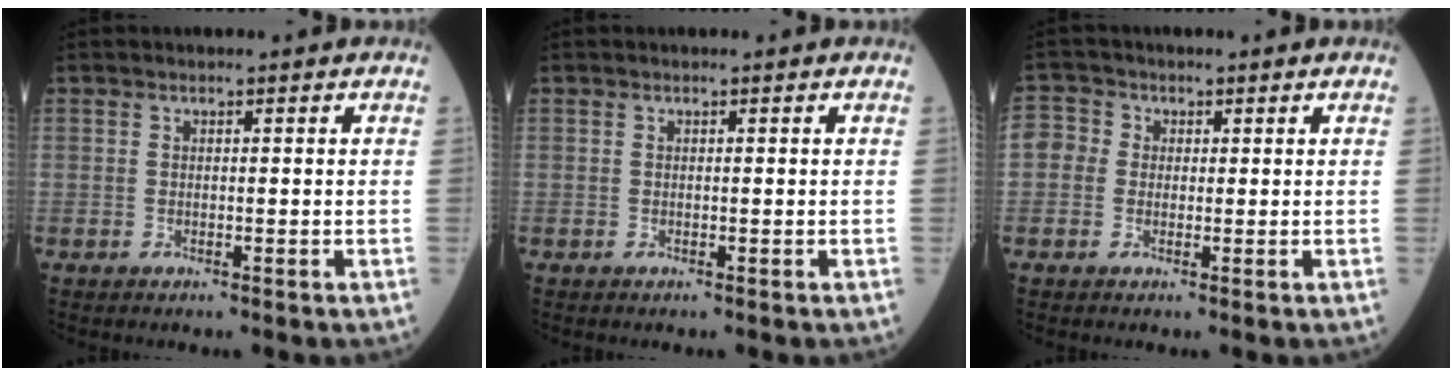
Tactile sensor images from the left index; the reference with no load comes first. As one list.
[{"total": 0.0}, {"total": 4.1, "force": [0.1, 4.0, 1.2], "torque": [-0.025, 0.016, -0.004]}]